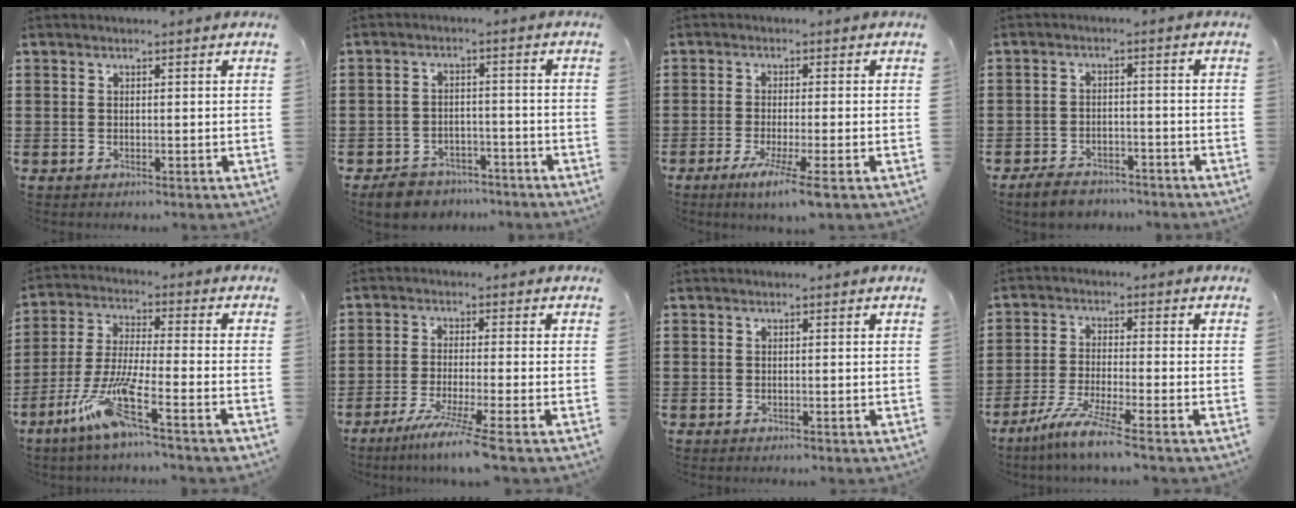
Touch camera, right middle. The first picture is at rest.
{"total": 4.2, "force": [-4.0, 1.1, 0.3], "torque": [-0.016, 0.010, -0.086]}
{"total": 4.8, "force": [-2.7, -0.4, 4.0], "torque": [-0.077, -0.020, -0.048]}
{"total": 3.6, "force": [-3.4, 1.0, 0.6], "torque": [-0.020, 0.008, -0.072]}
{"total": 10.1, "force": [-5.8, 1.3, 8.2], "torque": [-0.181, -0.013, -0.115]}
{"total": 5.5, "force": [-4.0, -0.9, 3.6], "torque": [-0.069, -0.021, -0.075]}
{"total": 0.0}
{"total": 6.1, "force": [-4.6, -0.3, 3.9], "torque": [-0.089, -0.020, -0.090]}